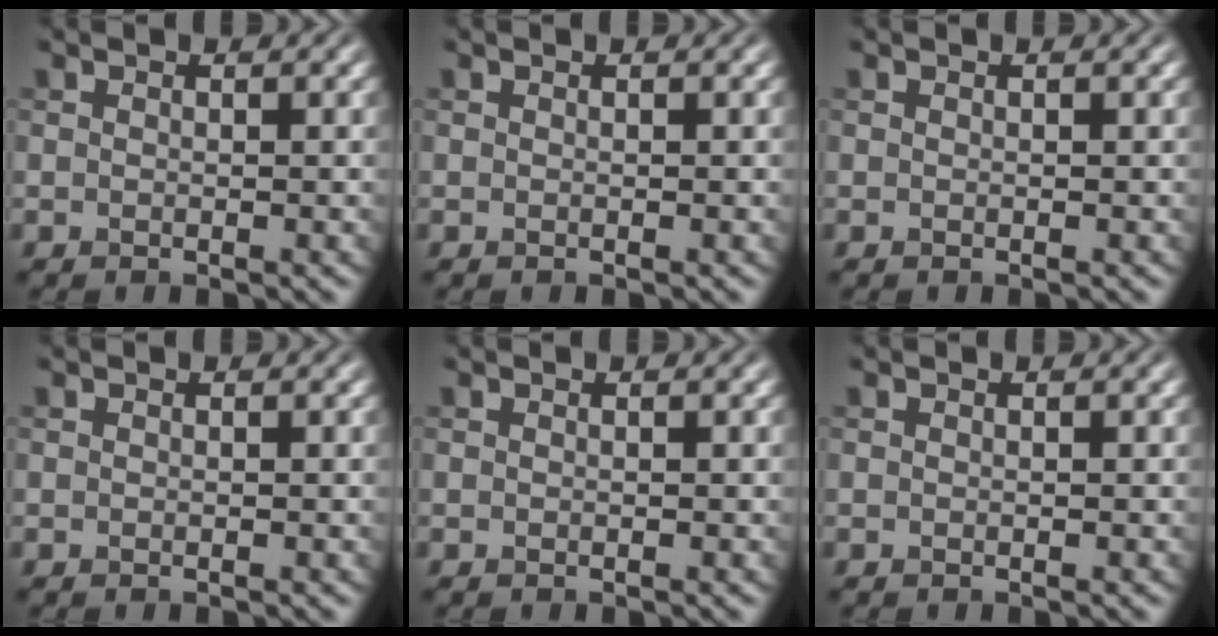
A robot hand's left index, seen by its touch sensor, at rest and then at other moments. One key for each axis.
{"total": 0.0}
{"total": 0.0}
{"total": 0.0}
{"total": 0.0}
{"total": 0.0}